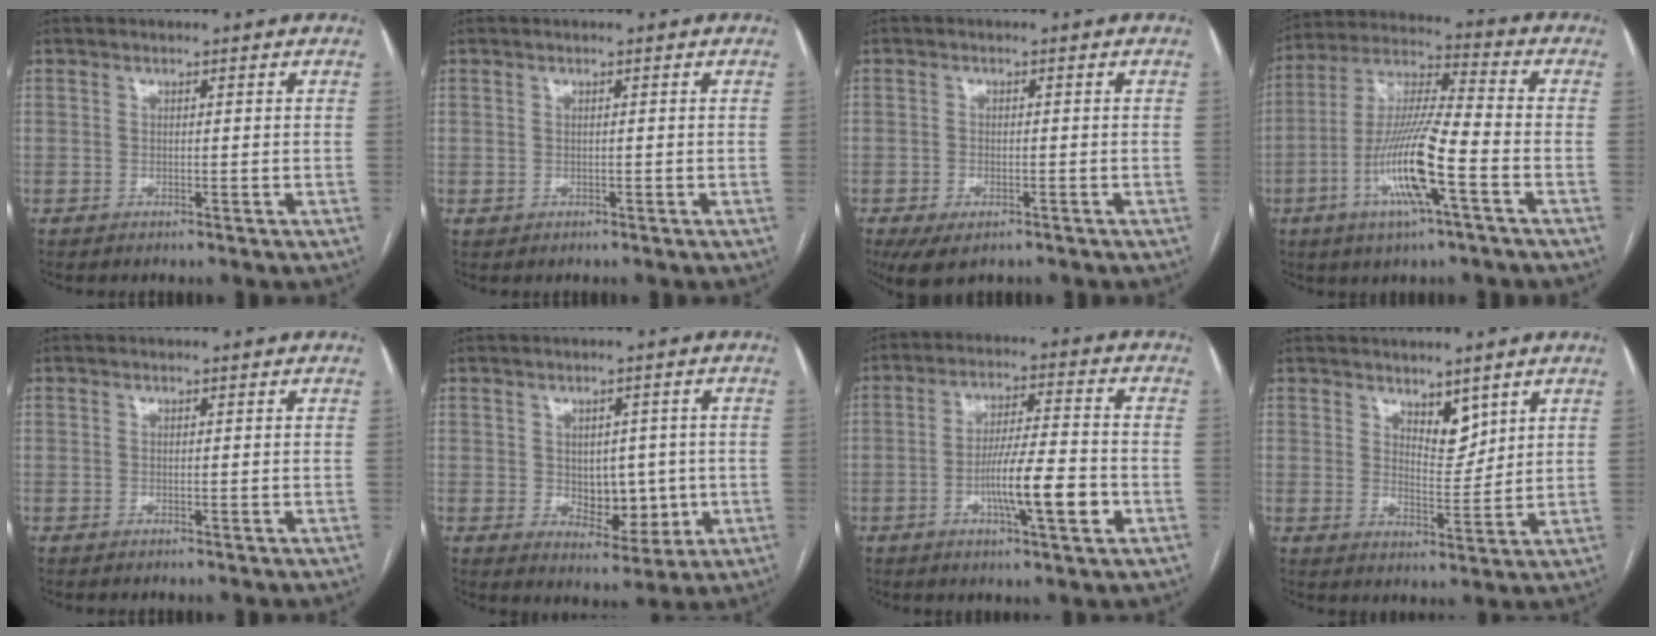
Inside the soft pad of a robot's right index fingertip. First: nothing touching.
{"total": 0.6, "force": [0.0, 0.6, 0.1], "torque": [0.001, 0.003, 0.001]}
{"total": 5.2, "force": [-3.3, 2.5, 3.1], "torque": [-0.055, -0.008, -0.049]}
{"total": 14.7, "force": [-5.2, 1.1, 13.8], "torque": [-0.275, -0.005, -0.099]}
{"total": 0.0}
{"total": 6.9, "force": [-0.3, 4.4, 5.4], "torque": [-0.064, 0.002, 0.010]}
{"total": 10.6, "force": [-3.3, 1.2, 9.9], "torque": [-0.168, 0.000, -0.057]}
{"total": 4.7, "force": [3.2, 2.1, 2.7], "torque": [-0.042, -0.008, 0.059]}